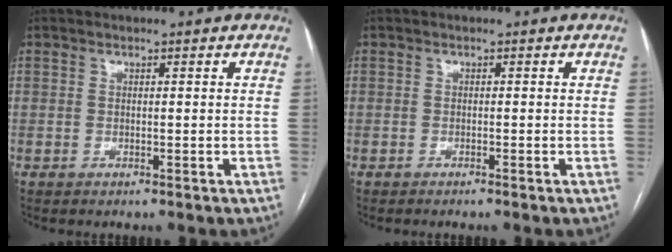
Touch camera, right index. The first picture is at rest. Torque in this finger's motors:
{"motor_torque": [0.08, 0.09, -0.03, 0.01]}